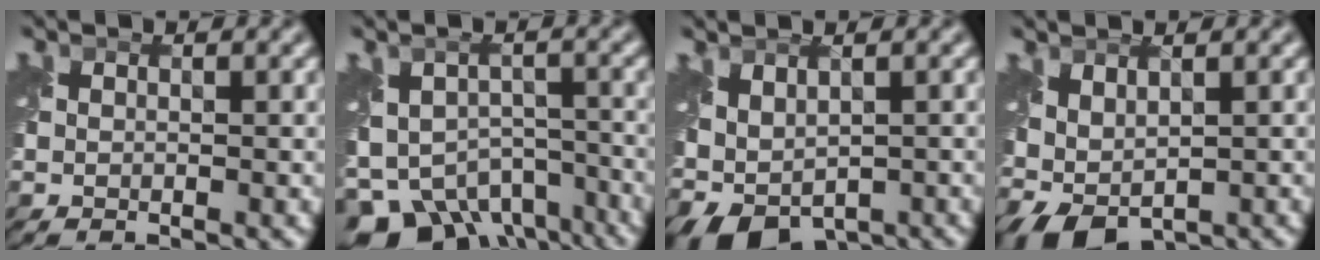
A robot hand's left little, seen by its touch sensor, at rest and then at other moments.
{"total": 9.9, "force": [-6.9, 5.8, 3.9], "torque": [-0.069, -0.022, -0.099]}
{"total": 5.0, "force": [-1.0, 3.1, 3.8], "torque": [-0.069, -0.007, -0.002]}
{"total": 4.0, "force": [0.4, 2.7, 2.9], "torque": [-0.059, 0.002, 0.017]}